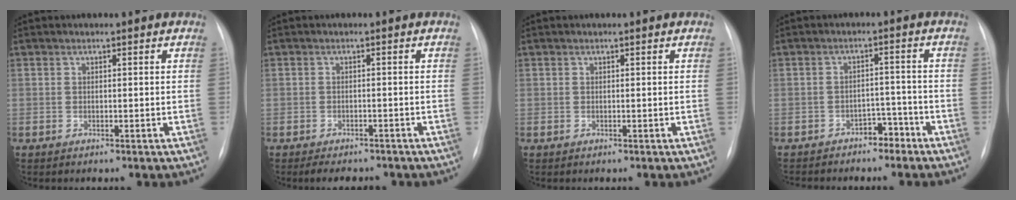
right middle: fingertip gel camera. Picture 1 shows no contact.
{"total": 5.7, "force": [-4.8, 2.3, 2.1], "torque": [-0.029, -0.002, -0.058]}
{"total": 0.0}
{"total": 5.3, "force": [-4.3, 2.6, 1.7], "torque": [-0.024, 0.018, -0.060]}